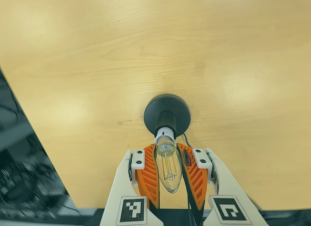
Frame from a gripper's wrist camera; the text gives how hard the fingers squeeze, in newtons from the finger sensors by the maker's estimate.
{"total": 19.7, "left": 18.3, "right": 21.1}